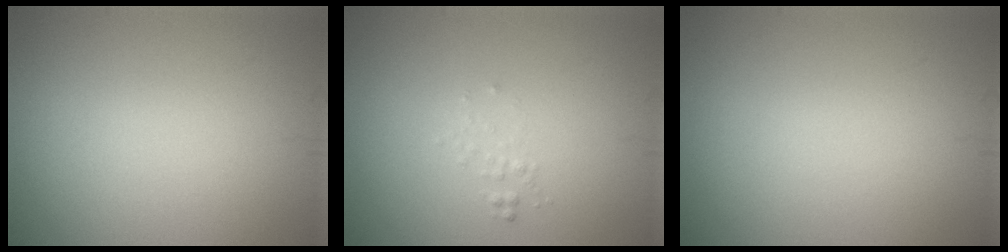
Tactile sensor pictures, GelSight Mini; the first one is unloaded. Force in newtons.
{"total": 0.6, "press": 0.6, "slide": 0.1}
{"total": 0.0}